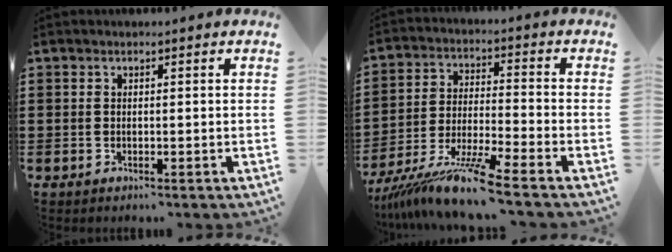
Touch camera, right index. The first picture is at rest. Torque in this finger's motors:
{"motor_torque": [0.50, 0.24, 0.74, 0.21]}